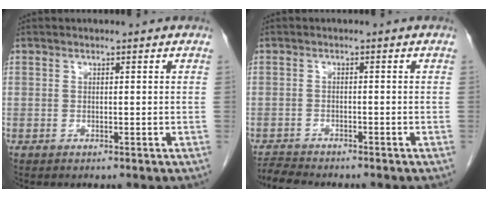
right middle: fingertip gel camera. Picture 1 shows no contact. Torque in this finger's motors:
{"motor_torque": [0.32, -0.28, -0.01, 0.00]}